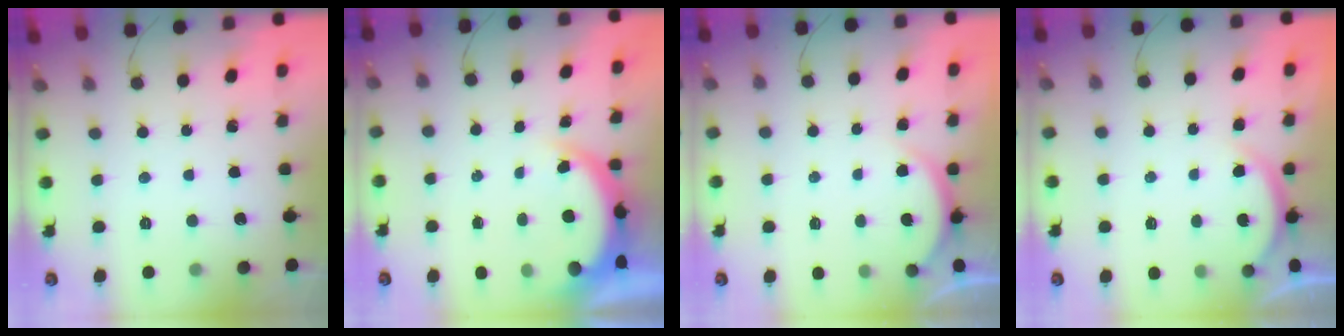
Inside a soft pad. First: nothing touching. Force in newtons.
{"total": 4.6, "press": 4.5, "slide": 1.3}
{"total": 2.8, "press": 2.8, "slide": 0.4}
{"total": 2.8, "press": 2.8, "slide": 0.6}